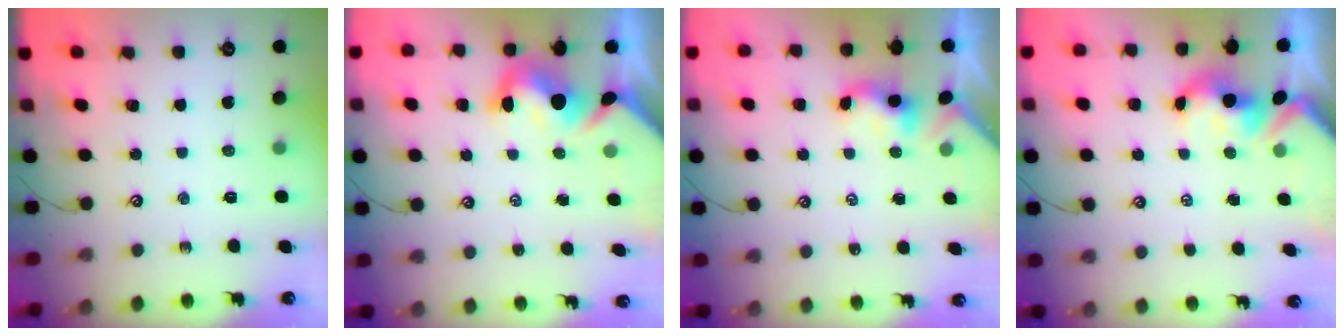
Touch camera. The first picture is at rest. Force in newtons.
{"total": 6.3, "press": 6.2, "slide": 1.1}
{"total": 0.9, "press": 0.9, "slide": 0.3}
{"total": 1.8, "press": 1.7, "slide": 0.7}